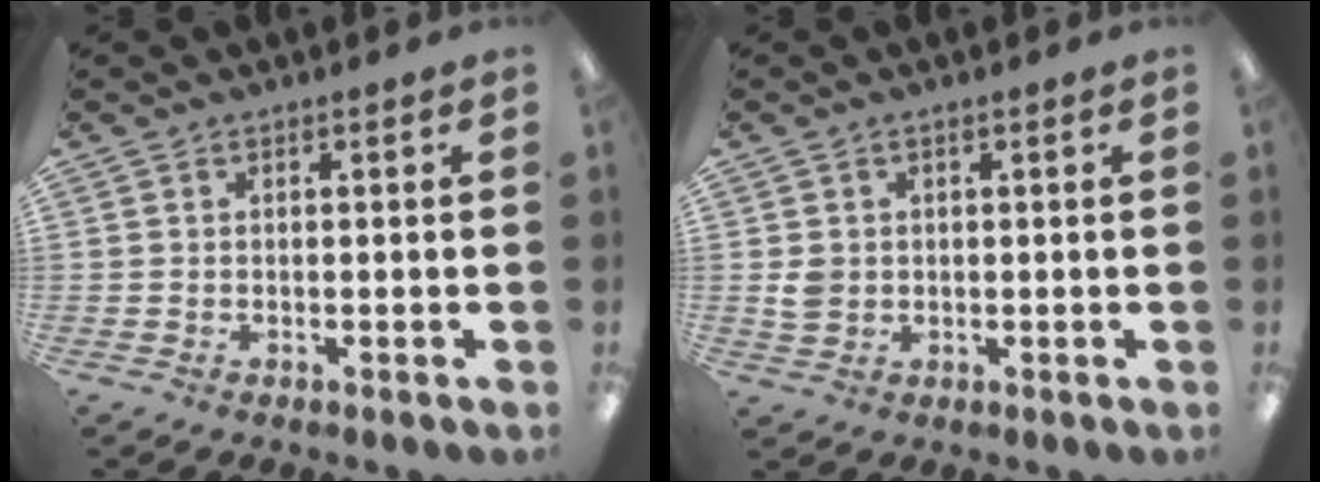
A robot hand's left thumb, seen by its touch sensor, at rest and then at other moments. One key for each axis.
{"total": 3.0, "fx": 0.4, "fy": 2.6, "fz": 1.5, "tx": -0.020, "ty": 0.002, "tz": 0.006}